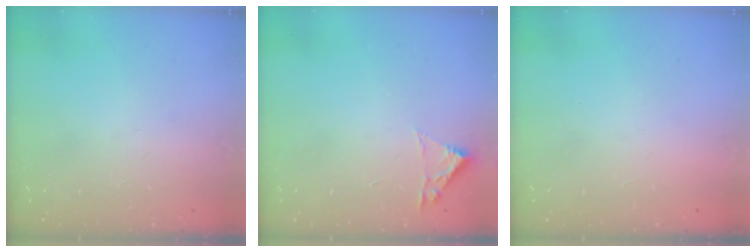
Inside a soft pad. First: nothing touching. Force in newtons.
{"total": 1.8, "press": 1.8, "slide": 0.2}
{"total": 1.5, "press": 1.5, "slide": 0.1}